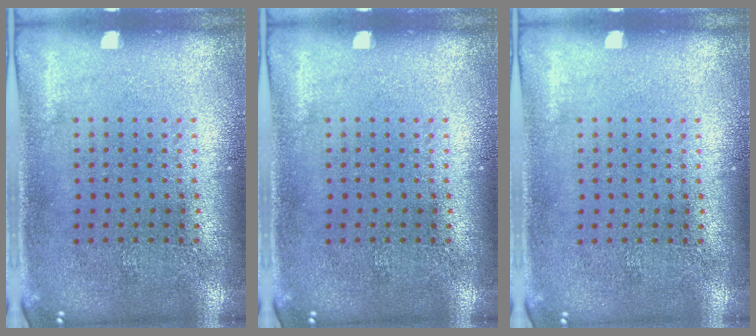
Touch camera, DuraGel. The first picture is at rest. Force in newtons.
{"total": 0.0}
{"total": 0.0}